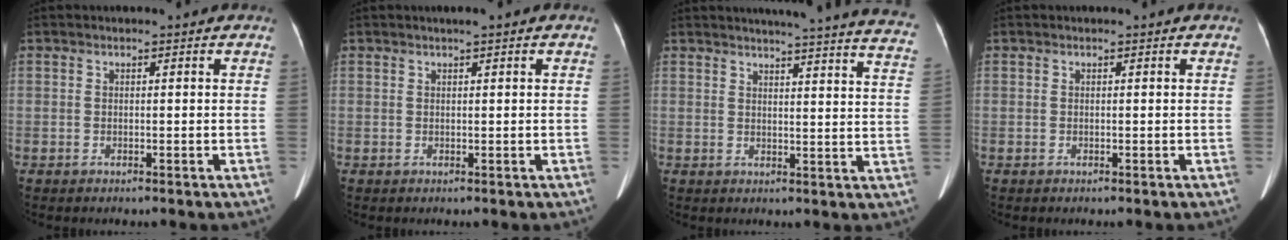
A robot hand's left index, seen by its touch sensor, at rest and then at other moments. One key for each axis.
{"total": 0.9, "fx": 0.5, "fy": 0.0, "fz": 0.7, "tx": -0.013, "ty": 0.005, "tz": 0.007}
{"total": 24.7, "fx": 23.0, "fy": 0.5, "fz": 9.1, "tx": -0.117, "ty": -0.086, "tz": 0.248}
{"total": 0.0}